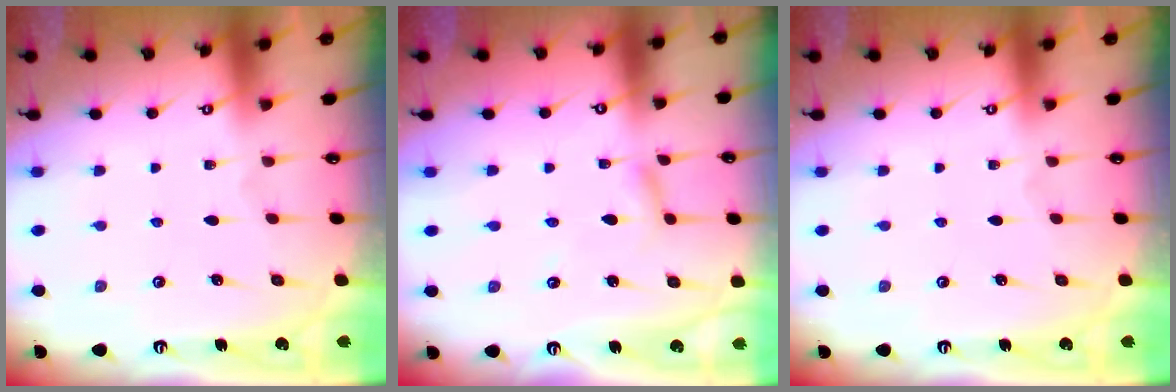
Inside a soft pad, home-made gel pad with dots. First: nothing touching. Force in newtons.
{"total": 2.2, "press": 2.2, "slide": 0.2}
{"total": 0.0}